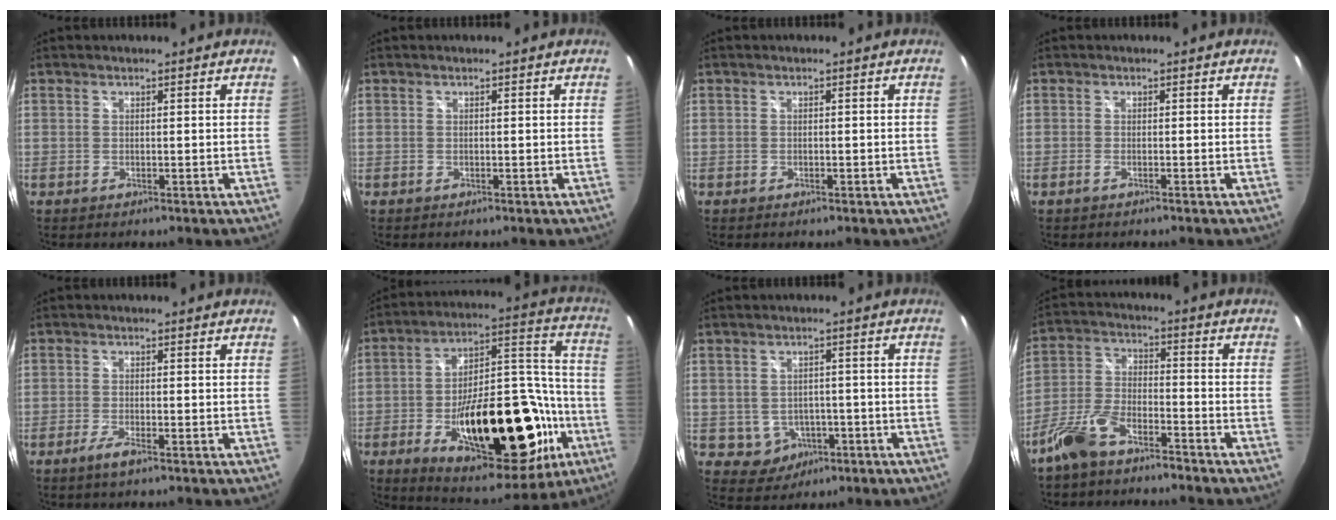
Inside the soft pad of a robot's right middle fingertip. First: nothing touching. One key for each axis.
{"total": 0.0}
{"total": 0.7, "fx": -0.4, "fy": 0.4, "fz": 0.4, "tx": -0.006, "ty": -0.001, "tz": -0.006}
{"total": 0.7, "fx": -0.6, "fy": 0.0, "fz": 0.3, "tx": -0.007, "ty": -0.001, "tz": -0.012}
{"total": 2.9, "fx": -1.9, "fy": 0.3, "fz": 2.2, "tx": -0.051, "ty": -0.004, "tz": -0.036}
{"total": 30.6, "fx": -11.2, "fy": 13.5, "fz": 25.1, "tx": -0.383, "ty": 0.018, "tz": -0.147}
{"total": 5.8, "fx": -1.9, "fy": 5.1, "fz": 1.9, "tx": -0.053, "ty": 0.011, "tz": -0.005}
{"total": 9.1, "fx": -6.9, "fy": 3.6, "fz": 4.7, "tx": -0.108, "ty": 0.005, "tz": -0.132}